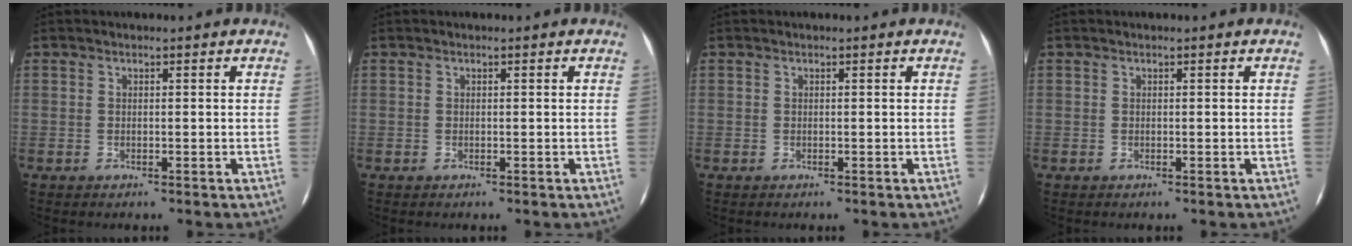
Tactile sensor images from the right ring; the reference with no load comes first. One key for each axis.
{"total": 0.0}
{"total": 0.0}
{"total": 0.0}